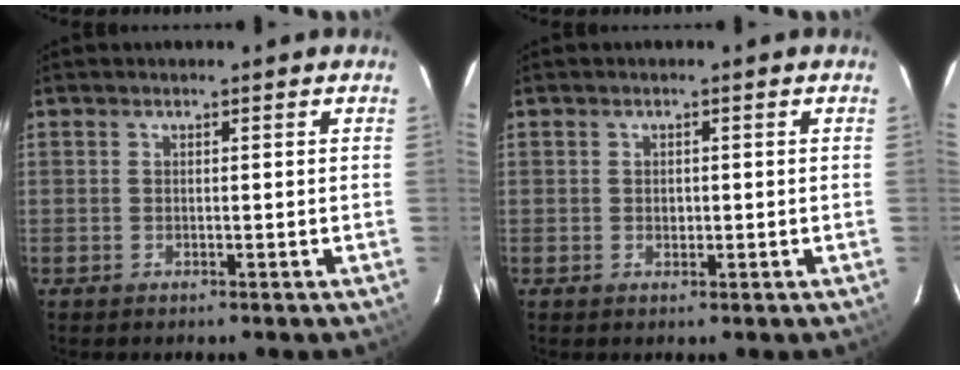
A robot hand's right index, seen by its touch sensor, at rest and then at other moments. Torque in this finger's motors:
{"motor_torque": [0.23, -0.26, 0.18, 0.02]}